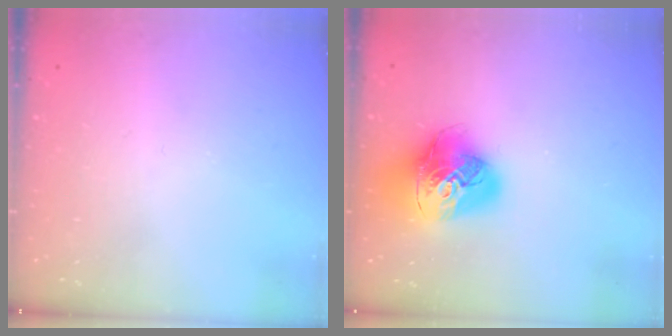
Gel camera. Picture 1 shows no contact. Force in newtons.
{"total": 18.2, "press": 18.0, "slide": 2.2}